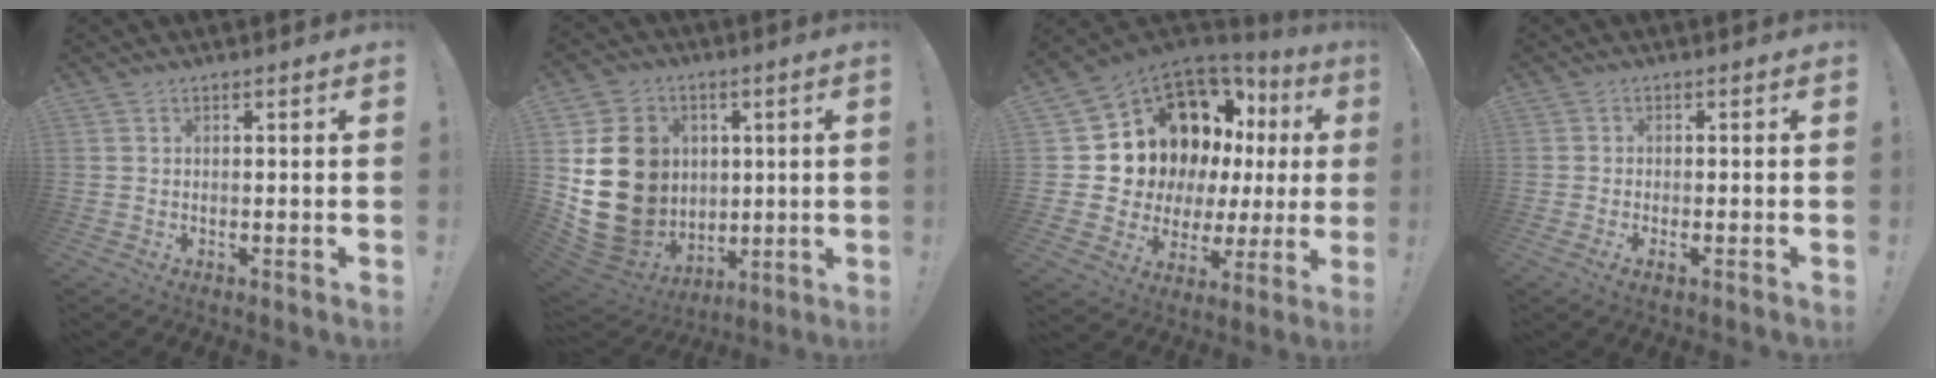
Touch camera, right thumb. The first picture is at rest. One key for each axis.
{"total": 21.0, "fx": 2.4, "fy": 18.2, "fz": 10.1, "tx": -0.177, "ty": -0.003, "tz": 0.085}
{"total": 16.1, "fx": 8.3, "fy": 10.3, "fz": 9.2, "tx": -0.140, "ty": -0.071, "tz": 0.180}
{"total": 1.9, "fx": -0.6, "fy": 0.6, "fz": 1.7, "tx": -0.026, "ty": 0.003, "tz": -0.009}